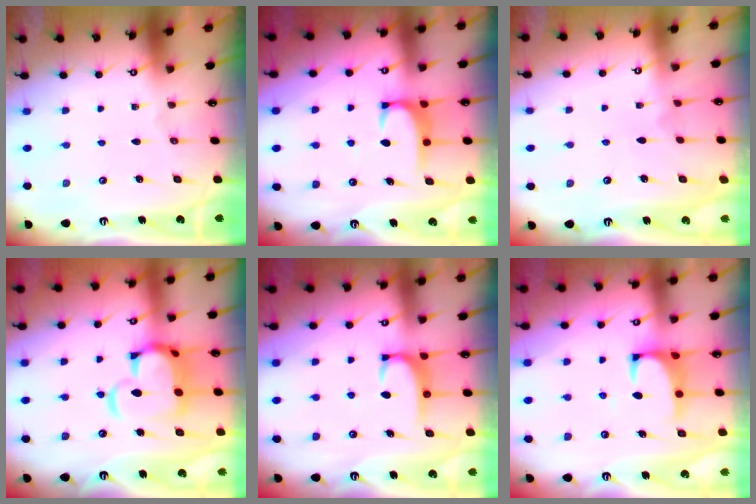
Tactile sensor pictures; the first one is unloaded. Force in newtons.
{"total": 2.0, "press": 1.9, "slide": 0.6}
{"total": 4.7, "press": 4.7, "slide": 0.1}
{"total": 10.8, "press": 10.7, "slide": 1.7}
{"total": 2.8, "press": 2.8, "slide": 0.4}
{"total": 1.5, "press": 1.2, "slide": 0.8}